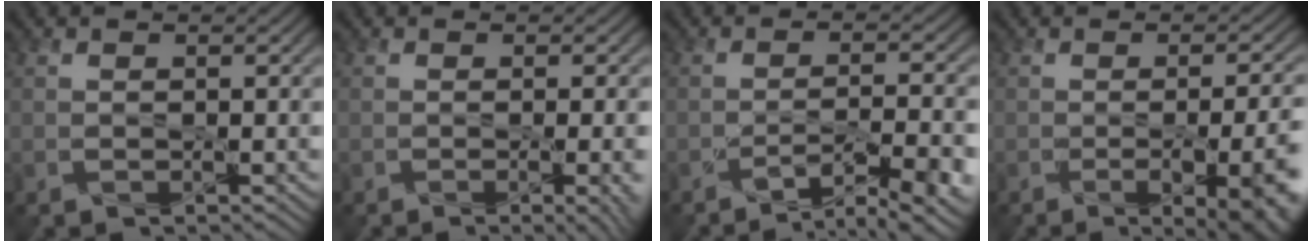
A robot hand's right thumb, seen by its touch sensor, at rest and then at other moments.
{"total": 4.0, "force": [-1.0, 1.2, 3.7], "torque": [-0.045, -0.007, -0.006]}
{"total": 8.4, "force": [-5.9, 1.7, 5.7], "torque": [-0.091, 0.004, -0.077]}
{"total": 11.4, "force": [-3.9, 4.6, 9.7], "torque": [-0.085, -0.018, -0.028]}